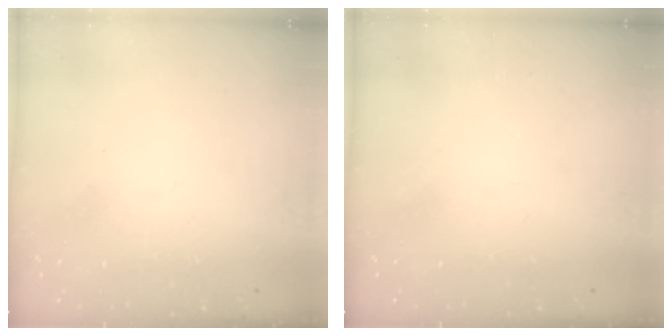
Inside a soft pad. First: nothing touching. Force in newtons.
{"total": 1.0, "press": 1.0, "slide": 0.2}